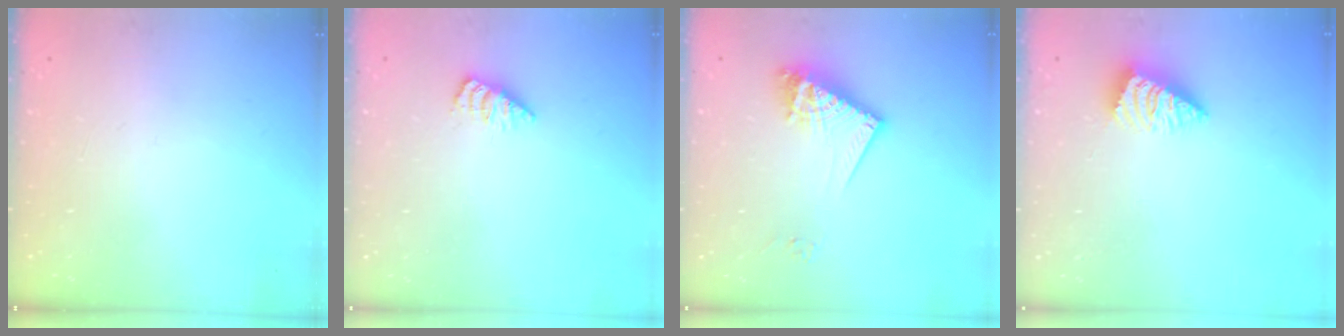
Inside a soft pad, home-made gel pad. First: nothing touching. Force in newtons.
{"total": 1.9, "press": 1.9, "slide": 0.3}
{"total": 13.0, "press": 12.9, "slide": 1.2}
{"total": 2.4, "press": 2.4, "slide": 0.4}